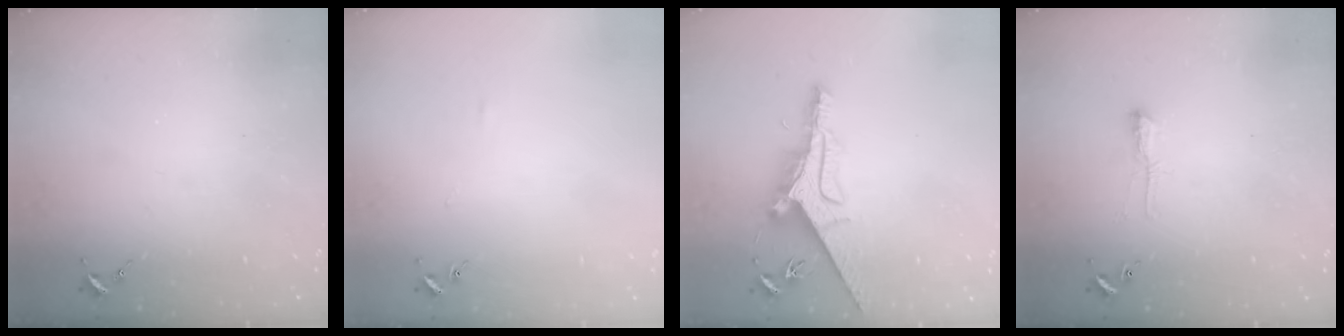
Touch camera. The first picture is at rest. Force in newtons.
{"total": 2.5, "press": 2.5, "slide": 0.4}
{"total": 11.5, "press": 11.4, "slide": 0.9}
{"total": 3.9, "press": 3.8, "slide": 0.6}